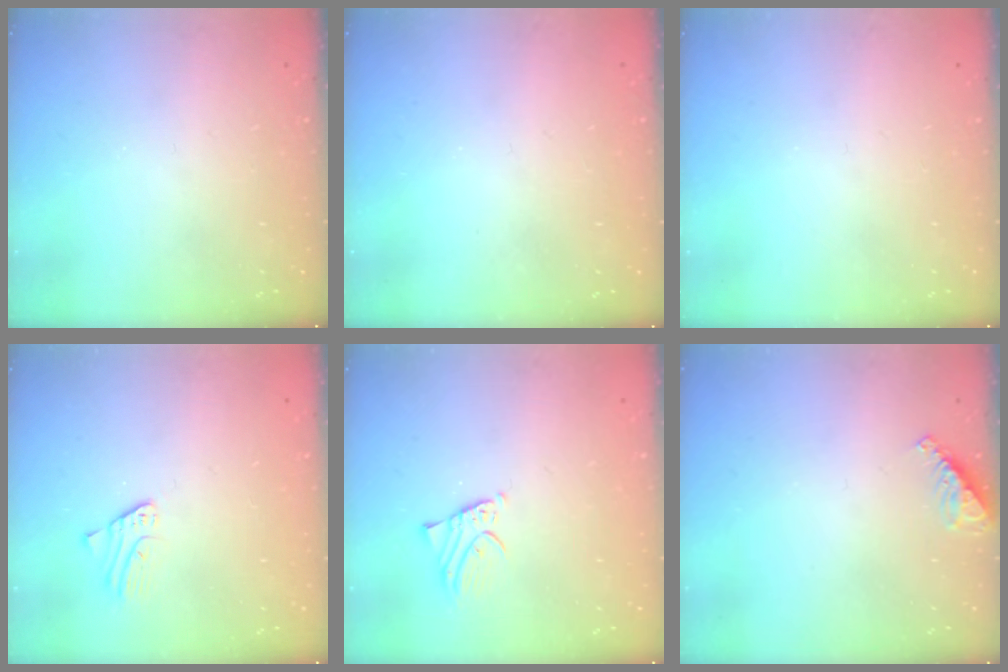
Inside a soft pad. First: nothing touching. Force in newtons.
{"total": 0.6, "press": 0.6, "slide": 0.0}
{"total": 0.0}
{"total": 2.4, "press": 2.4, "slide": 0.2}
{"total": 1.8, "press": 1.8, "slide": 0.4}
{"total": 5.8, "press": 5.8, "slide": 0.8}